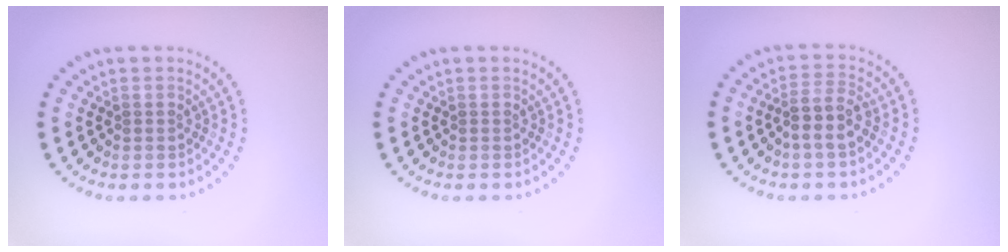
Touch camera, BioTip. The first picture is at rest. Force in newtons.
{"total": 0.0}
{"total": 2.7, "press": 2.4, "slide": 1.2}